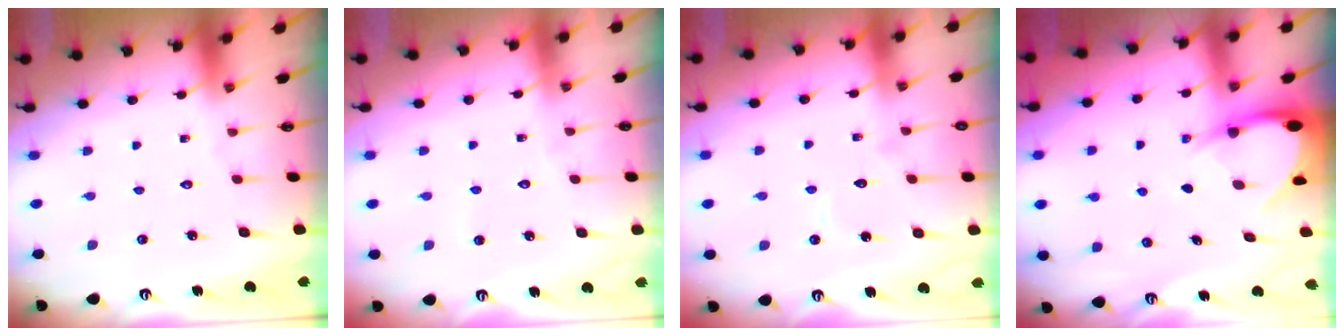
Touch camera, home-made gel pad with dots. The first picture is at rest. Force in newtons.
{"total": 3.3, "press": 3.3, "slide": 0.3}
{"total": 7.3, "press": 7.3, "slide": 0.7}
{"total": 4.7, "press": 4.6, "slide": 0.8}